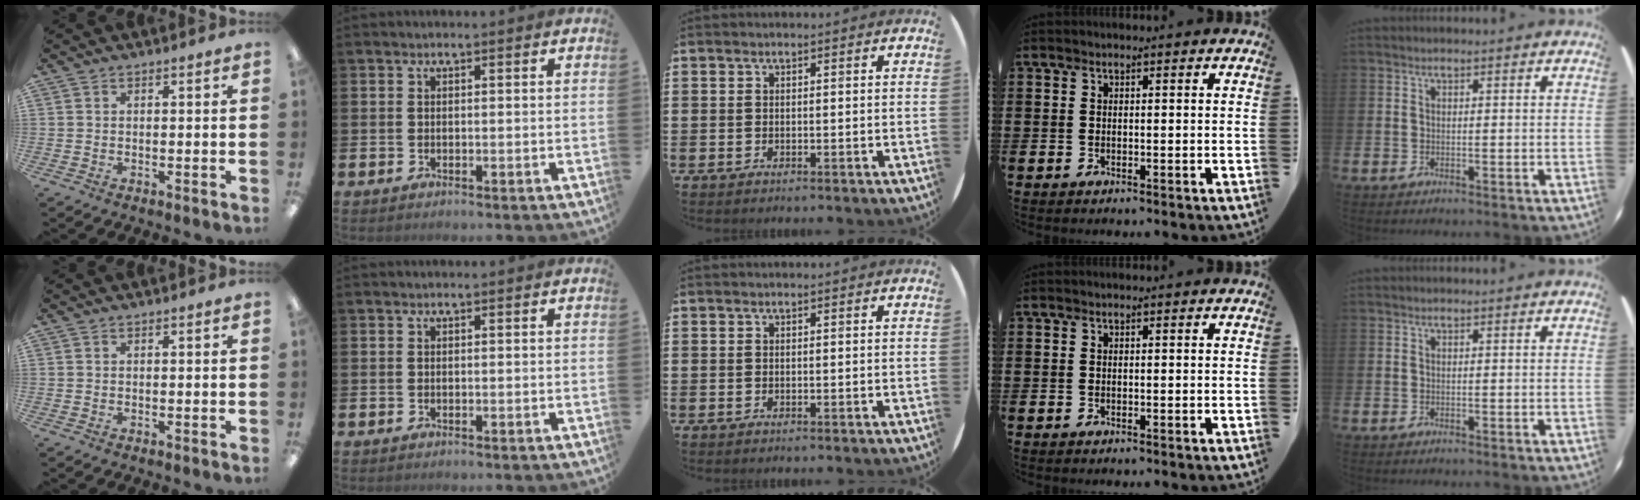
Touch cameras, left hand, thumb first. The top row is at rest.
{}